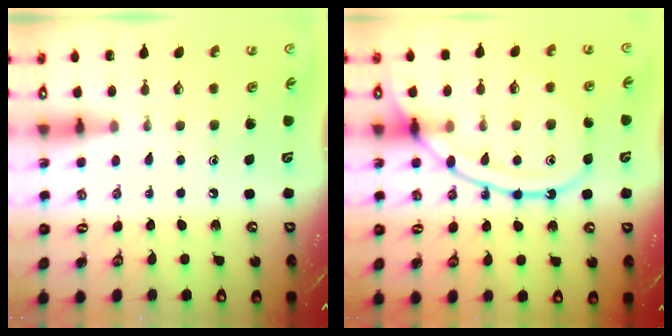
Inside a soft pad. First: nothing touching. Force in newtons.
{"total": 15.1, "press": 15.1, "slide": 1.1}